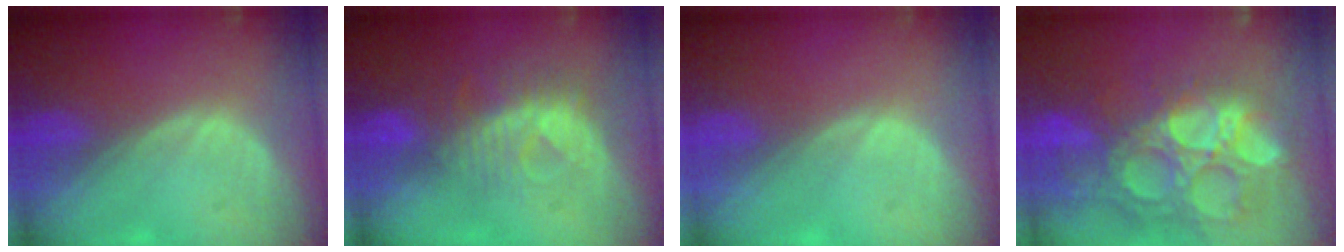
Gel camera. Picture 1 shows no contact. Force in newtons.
{"total": 8.1, "press": 7.5, "slide": 3.1}
{"total": 0.0}
{"total": 15.2, "press": 12.6, "slide": 8.5}